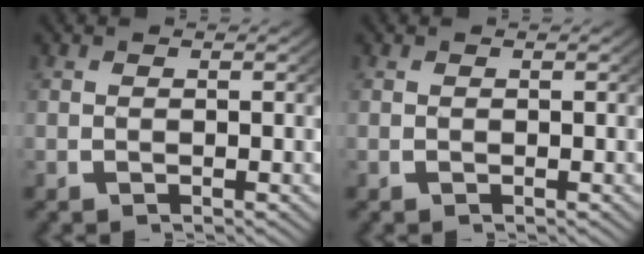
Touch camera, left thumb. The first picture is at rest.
{"total": 0.0}